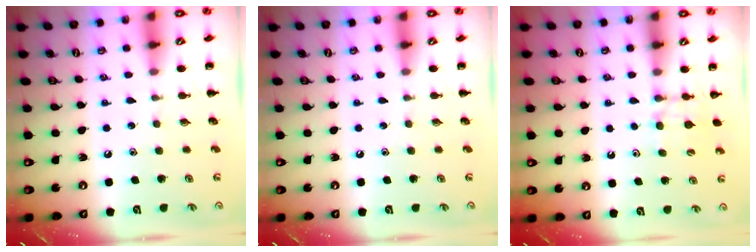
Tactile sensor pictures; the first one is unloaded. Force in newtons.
{"total": 0.0}
{"total": 6.7, "press": 6.4, "slide": 1.7}